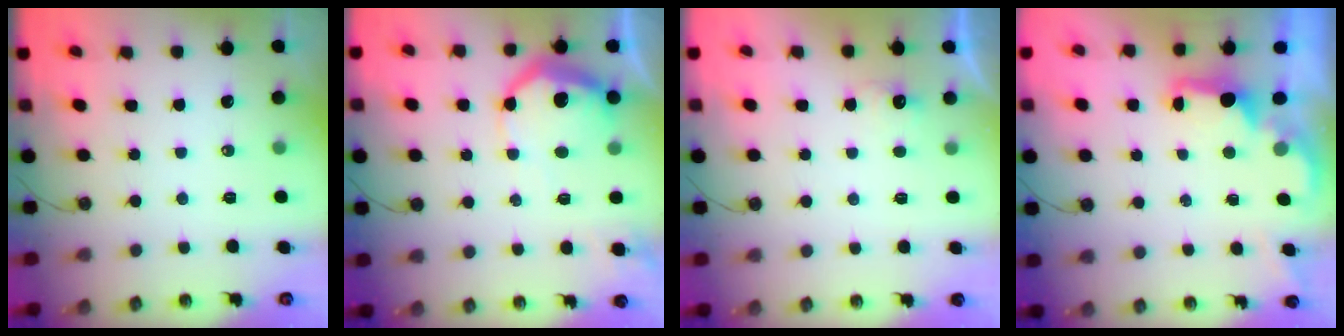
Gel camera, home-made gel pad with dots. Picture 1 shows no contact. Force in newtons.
{"total": 13.0, "press": 13.0, "slide": 0.8}
{"total": 4.9, "press": 4.8, "slide": 0.8}
{"total": 2.0, "press": 1.9, "slide": 0.7}